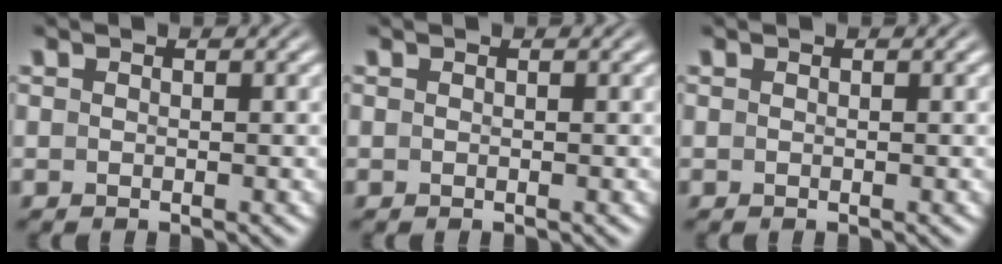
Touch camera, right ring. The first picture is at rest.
{"total": 0.0}
{"total": 0.0}